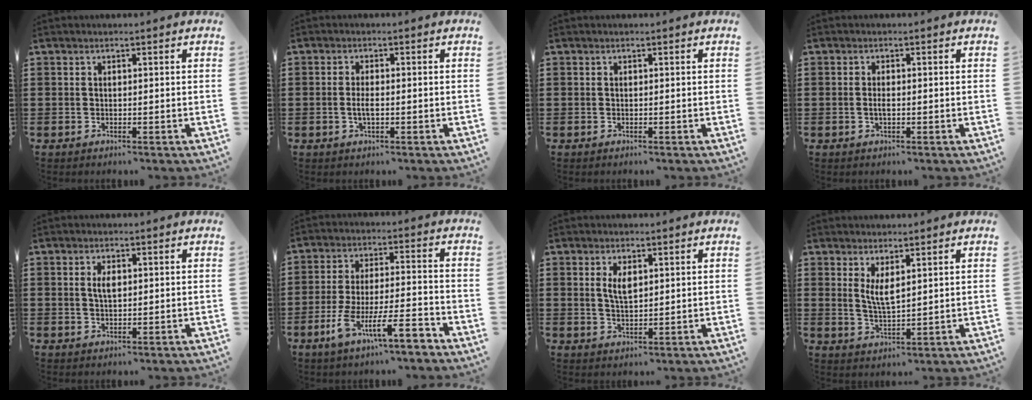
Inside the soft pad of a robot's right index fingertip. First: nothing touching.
{"total": 2.2, "force": [-0.4, 0.7, 2.0], "torque": [-0.044, -0.001, -0.009]}
{"total": 0.0}
{"total": 1.3, "force": [-0.2, 0.4, 1.2], "torque": [-0.023, 0.001, -0.004]}
{"total": 2.4, "force": [0.5, 1.0, 2.1], "torque": [-0.045, 0.006, 0.007]}
{"total": 10.6, "force": [-6.7, 1.9, 8.1], "torque": [-0.161, -0.003, -0.126]}
{"total": 3.2, "force": [1.2, 1.3, 2.7], "torque": [-0.056, 0.005, 0.020]}
{"total": 3.6, "force": [1.6, 1.1, 3.0], "torque": [-0.063, 0.000, 0.029]}